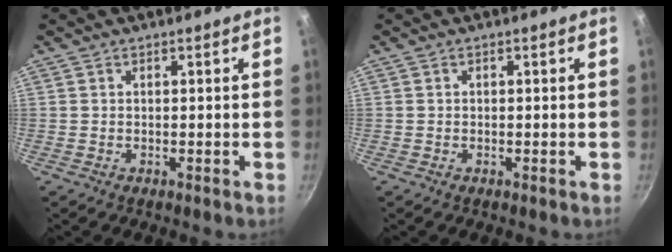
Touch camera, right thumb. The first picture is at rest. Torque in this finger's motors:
{"motor_torque": [-0.15, 0.06, -0.48, 0.28, -0.06]}